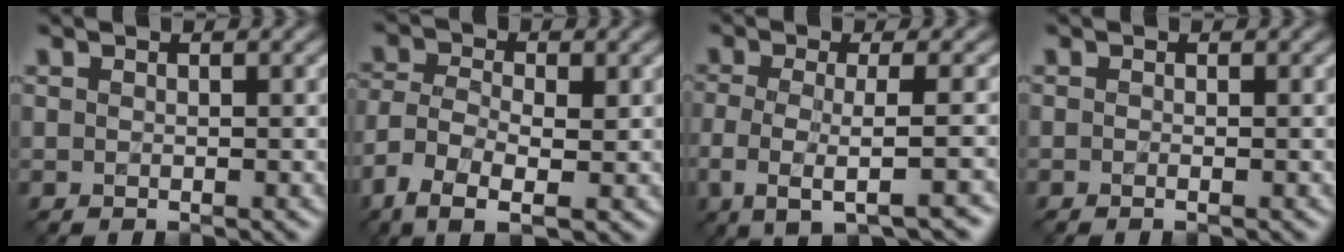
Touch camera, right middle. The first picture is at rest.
{"total": 5.7, "force": [-2.8, 2.6, 4.3], "torque": [-0.092, -0.004, -0.062]}
{"total": 5.3, "force": [-1.8, 1.4, 4.8], "torque": [-0.080, -0.013, -0.036]}
{"total": 0.5, "force": [-0.2, 0.1, 0.4], "torque": [-0.009, -0.008, -0.005]}